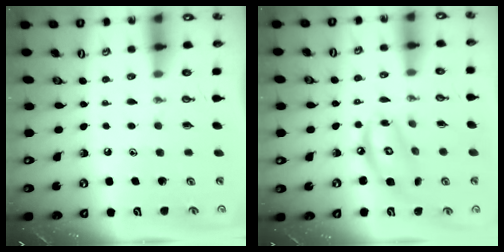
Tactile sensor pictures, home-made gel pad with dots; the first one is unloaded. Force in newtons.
{"total": 11.2, "press": 11.2, "slide": 1.0}